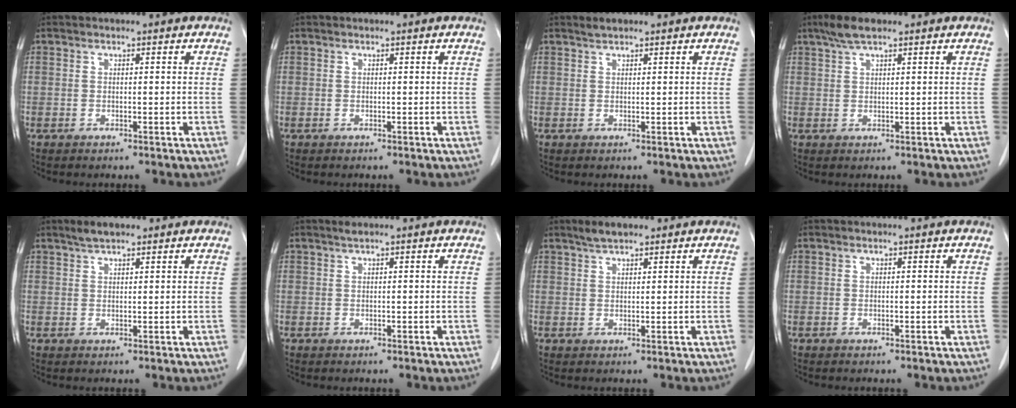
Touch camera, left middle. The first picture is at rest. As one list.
[{"total": 0.0}, {"total": 1.0, "force": [0.9, 0.3, 0.4], "torque": [-0.011, 0.005, 0.018]}, {"total": 3.8, "force": [2.7, 0.8, 2.5], "torque": [-0.054, 0.013, 0.052]}, {"total": 2.8, "force": [2.2, 0.9, 1.6], "torque": [-0.033, 0.009, 0.039]}, {"total": 0.6, "force": [0.4, -0.1, 0.4], "torque": [-0.012, 0.005, 0.011]}, {"total": 3.0, "force": [2.3, 0.9, 1.7], "torque": [-0.035, 0.009, 0.042]}, {"total": 0.0}]